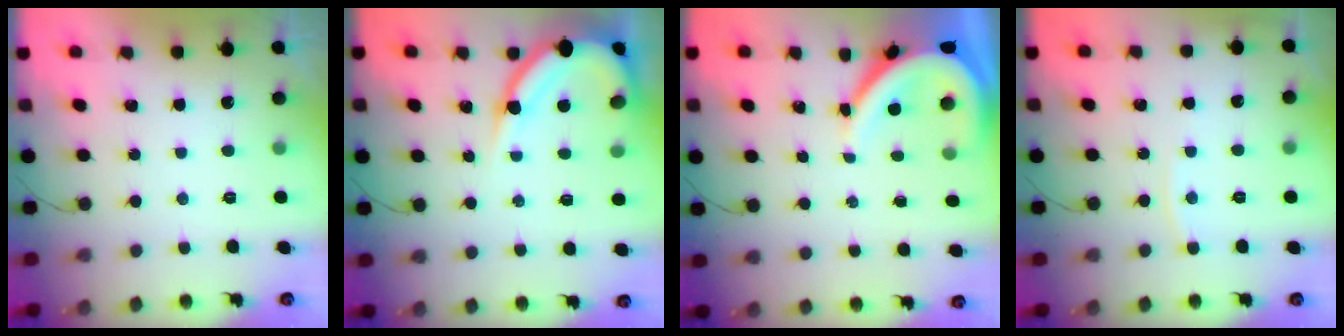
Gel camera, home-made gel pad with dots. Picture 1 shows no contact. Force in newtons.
{"total": 10.6, "press": 10.6, "slide": 0.8}
{"total": 9.6, "press": 9.5, "slide": 1.2}
{"total": 4.1, "press": 4.0, "slide": 0.5}